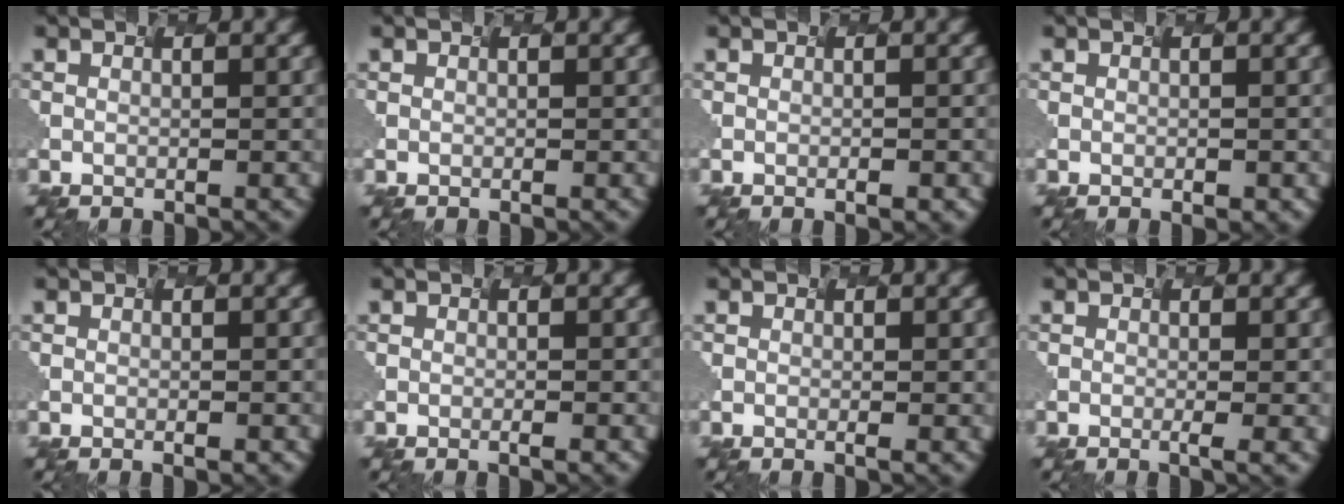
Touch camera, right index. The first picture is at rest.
{"total": 0.0}
{"total": 1.6, "force": [-0.3, 0.5, 1.5], "torque": [-0.007, 0.011, 0.007]}
{"total": 0.9, "force": [-0.3, 0.1, 0.8], "torque": [-0.003, 0.003, 0.009]}
{"total": 1.1, "force": [-0.2, 0.3, 1.1], "torque": [-0.002, 0.008, 0.005]}
{"total": 1.3, "force": [-0.1, 0.4, 1.3], "torque": [-0.003, 0.009, 0.003]}
{"total": 0.7, "force": [-0.1, 0.0, 0.7], "torque": [-0.009, -0.002, 0.004]}
{"total": 1.7, "force": [-0.7, -0.1, 1.5], "torque": [-0.026, 0.003, 0.004]}